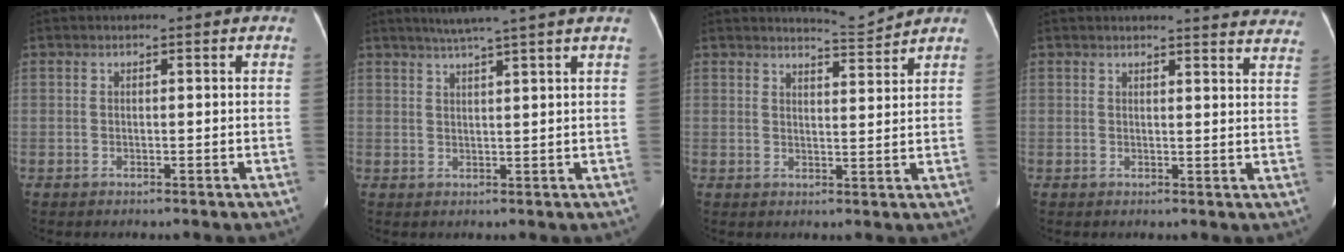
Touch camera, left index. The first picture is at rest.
{"total": 6.7, "force": [5.3, -1.6, 3.8], "torque": [-0.055, 0.014, 0.075]}
{"total": 3.5, "force": [3.3, -1.1, -0.6], "torque": [-0.002, -0.020, 0.057]}
{"total": 13.7, "force": [13.3, 1.2, 3.0], "torque": [-0.013, -0.066, 0.118]}